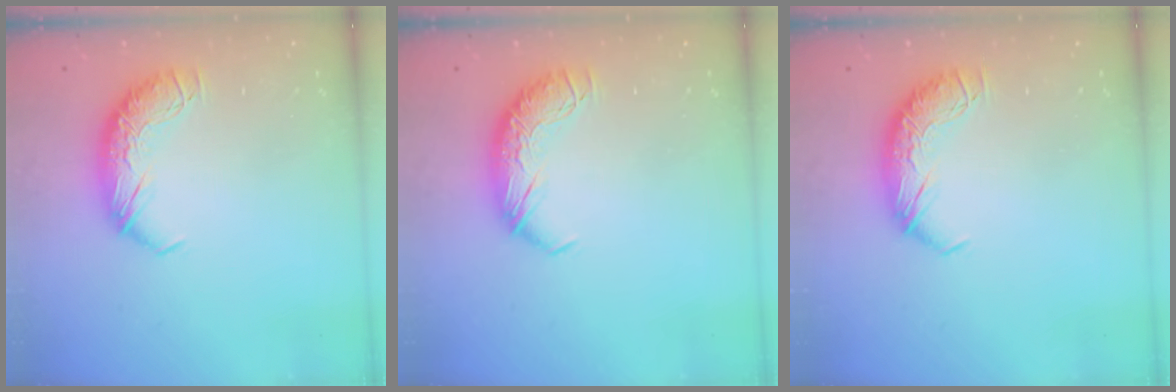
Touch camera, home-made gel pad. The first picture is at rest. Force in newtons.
{"total": 0.0}
{"total": 0.0}